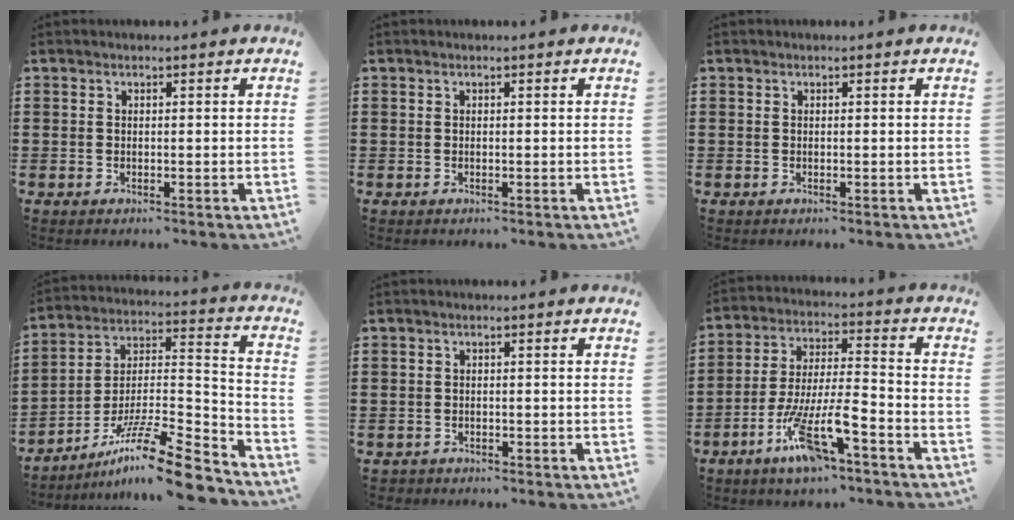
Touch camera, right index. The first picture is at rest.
{"total": 0.0}
{"total": 0.0}
{"total": 14.3, "force": [-11.0, 1.8, 9.0], "torque": [-0.147, 0.030, -0.204]}
{"total": 1.1, "force": [-1.0, 0.4, -0.2], "torque": [0.001, 0.004, -0.023]}
{"total": 11.5, "force": [-7.3, 2.3, 8.6], "torque": [-0.182, -0.003, -0.141]}